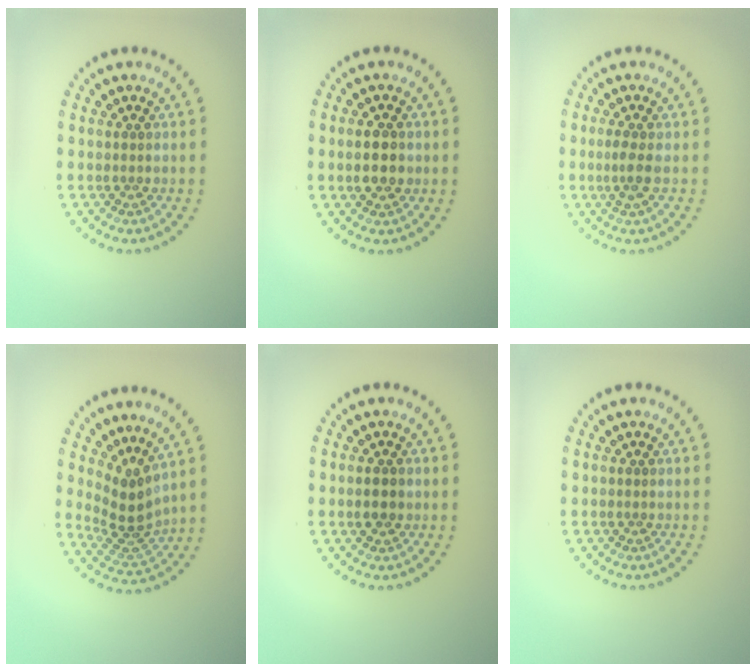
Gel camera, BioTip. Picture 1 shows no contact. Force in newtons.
{"total": 2.9, "press": 2.9, "slide": 0.2}
{"total": 1.5, "press": 1.2, "slide": 0.8}
{"total": 3.4, "press": 2.4, "slide": 2.5}
{"total": 2.1, "press": 2.1, "slide": 0.1}
{"total": 0.0}